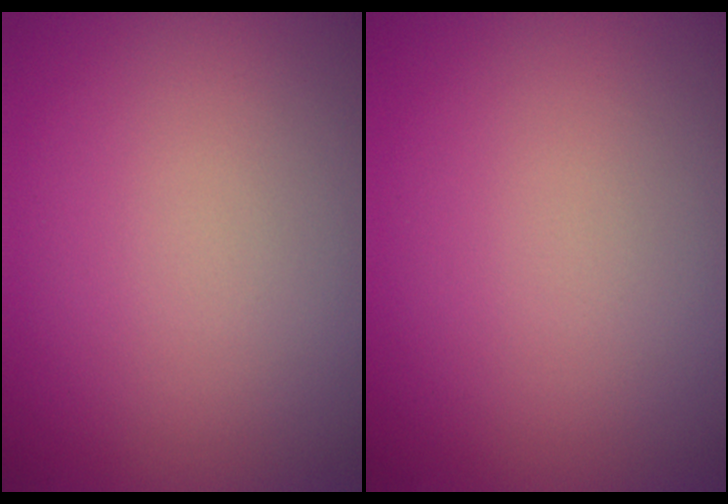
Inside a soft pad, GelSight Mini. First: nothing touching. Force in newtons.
{"total": 0.0}